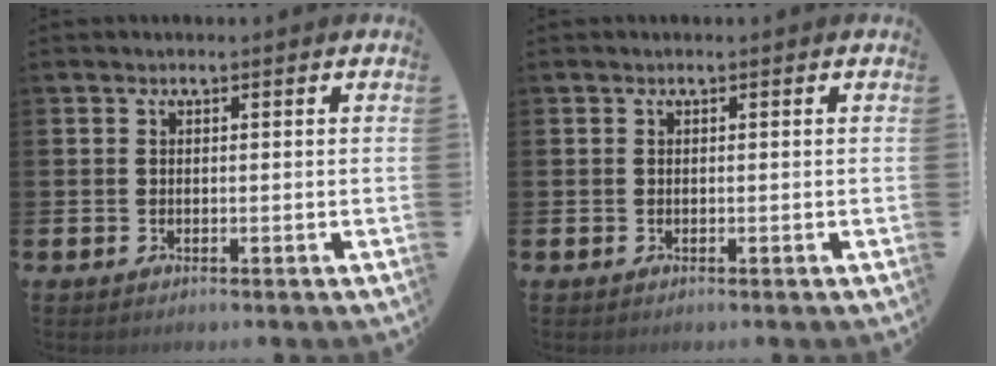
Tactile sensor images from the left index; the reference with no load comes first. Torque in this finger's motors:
{"motor_torque": [0.00, 0.00, 0.00, -0.01]}